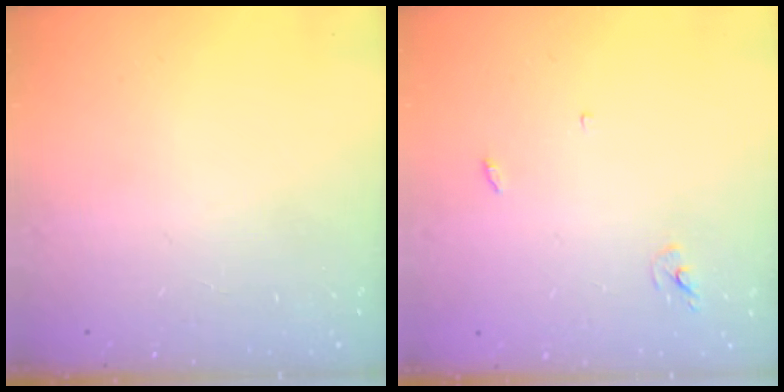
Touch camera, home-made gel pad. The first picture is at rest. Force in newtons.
{"total": 2.4, "press": 2.4, "slide": 0.2}